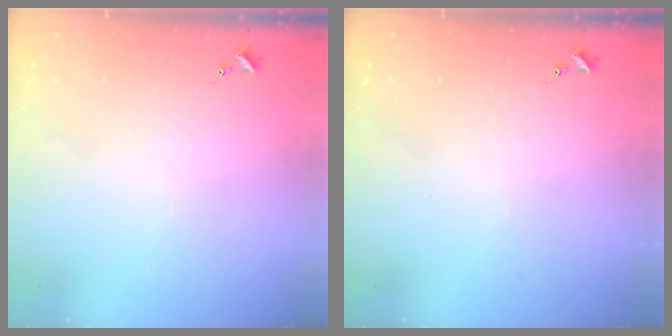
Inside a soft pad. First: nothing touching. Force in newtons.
{"total": 0.0}